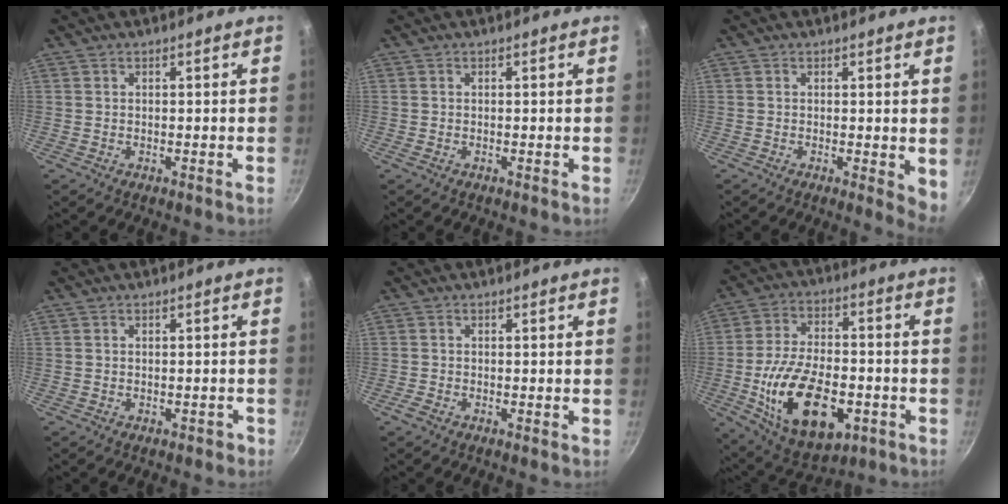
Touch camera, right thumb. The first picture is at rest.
{"total": 0.6, "force": [-0.1, 0.1, 0.6], "torque": [-0.012, -0.002, -0.004]}
{"total": 3.8, "force": [0.1, 1.6, 3.5], "torque": [-0.040, -0.010, 0.001]}
{"total": 1.0, "force": [-0.6, 0.6, 0.4], "torque": [0.005, 0.016, 0.003]}
{"total": 1.1, "force": [-0.7, 0.4, 0.8], "torque": [-0.022, 0.002, -0.019]}
{"total": 20.9, "force": [-5.9, 11.7, 16.4], "torque": [-0.278, 0.019, -0.087]}